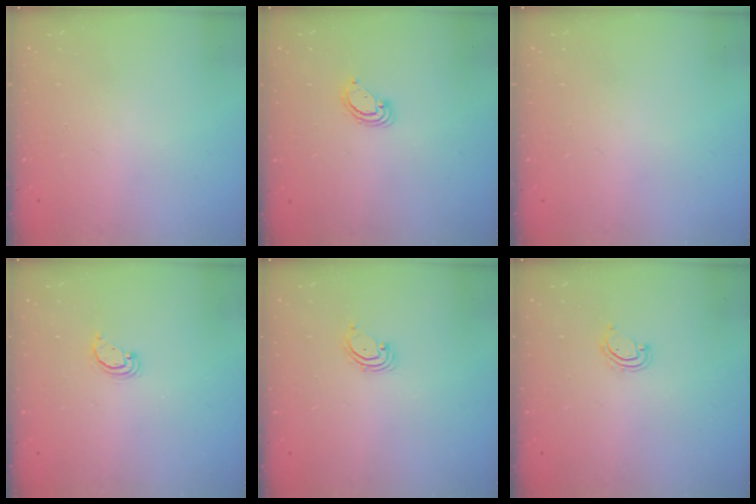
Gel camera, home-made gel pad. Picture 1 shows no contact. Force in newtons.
{"total": 3.5, "press": 3.5, "slide": 0.1}
{"total": 0.0}
{"total": 2.5, "press": 2.5, "slide": 0.3}
{"total": 2.1, "press": 2.1, "slide": 0.3}
{"total": 4.0, "press": 4.0, "slide": 0.3}